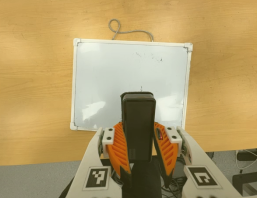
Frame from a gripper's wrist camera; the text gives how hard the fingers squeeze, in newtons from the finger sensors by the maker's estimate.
{"total": 9.4, "left": 7.4, "right": 11.3}